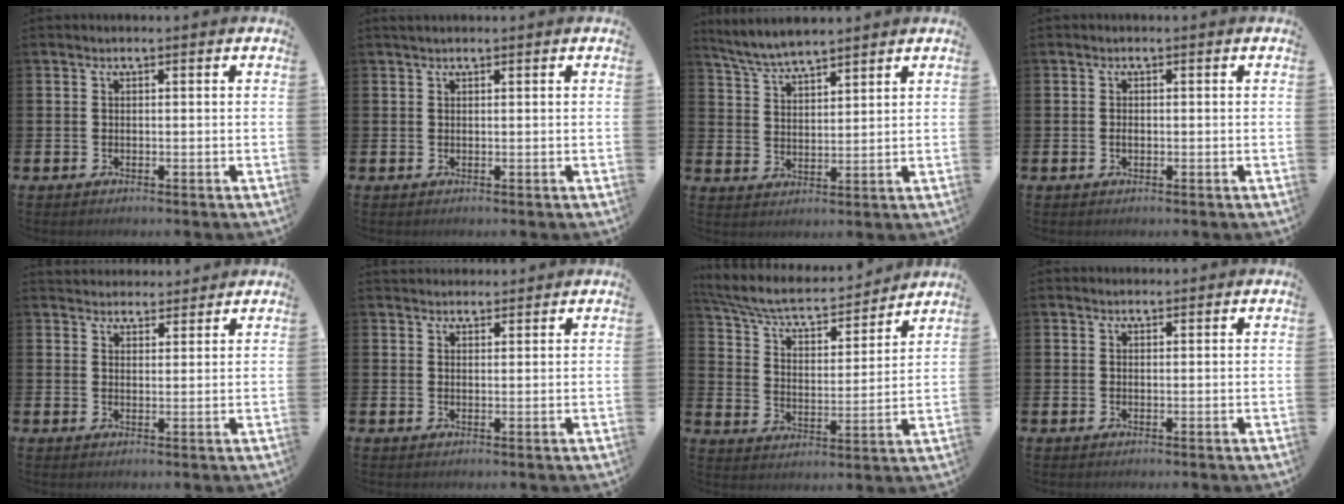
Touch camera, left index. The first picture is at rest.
{"total": 0.8, "force": [0.7, 0.2, 0.4], "torque": [-0.008, 0.003, 0.012]}
{"total": 5.4, "force": [5.3, 0.5, 1.0], "torque": [-0.041, -0.021, 0.097]}
{"total": 0.7, "force": [-0.2, 0.4, 0.5], "torque": [-0.005, -0.001, -0.005]}
{"total": 3.9, "force": [3.8, 0.9, -0.4], "torque": [0.000, -0.020, 0.069]}
{"total": 2.4, "force": [2.3, 0.6, -0.1], "torque": [0.008, -0.009, 0.040]}
{"total": 7.7, "force": [6.9, 2.1, 2.7], "torque": [-0.092, -0.049, 0.116]}
{"total": 1.0, "force": [0.9, 0.3, 0.1], "torque": [0.004, 0.000, 0.015]}